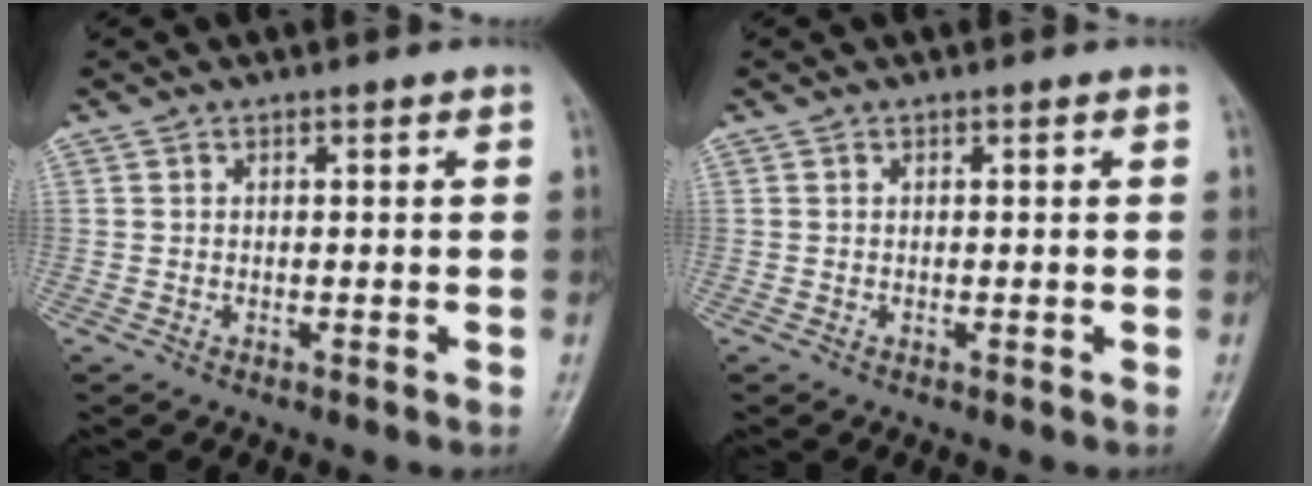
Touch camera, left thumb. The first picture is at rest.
{"total": 0.0}